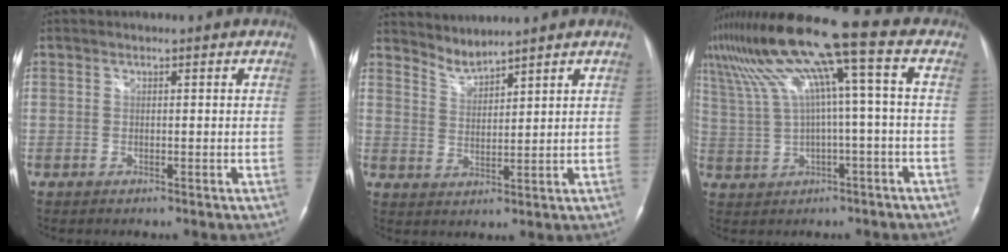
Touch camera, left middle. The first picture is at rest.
{"total": 3.3, "force": [3.3, -0.5, -0.2], "torque": [-0.002, -0.005, 0.071]}
{"total": 12.9, "force": [4.3, -0.3, 12.1], "torque": [-0.225, 0.048, 0.087]}